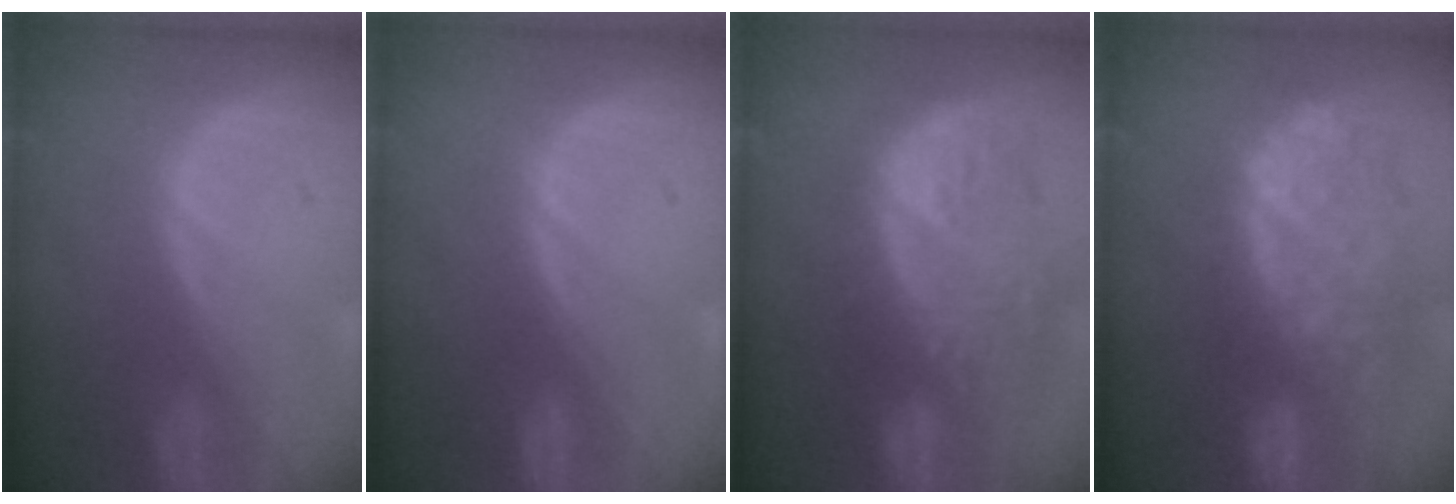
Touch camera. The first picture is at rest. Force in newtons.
{"total": 0.0}
{"total": 12.1, "press": 10.8, "slide": 5.5}
{"total": 12.0, "press": 9.9, "slide": 6.8}